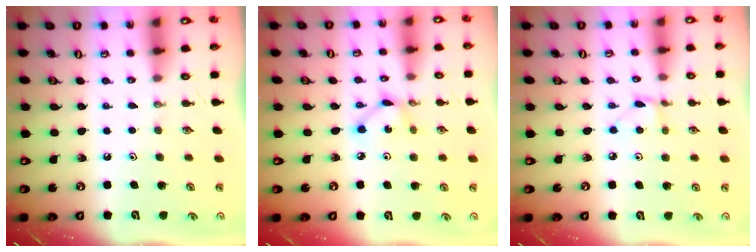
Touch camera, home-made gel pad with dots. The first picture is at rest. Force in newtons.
{"total": 4.4, "press": 4.4, "slide": 0.2}
{"total": 3.5, "press": 3.5, "slide": 0.4}